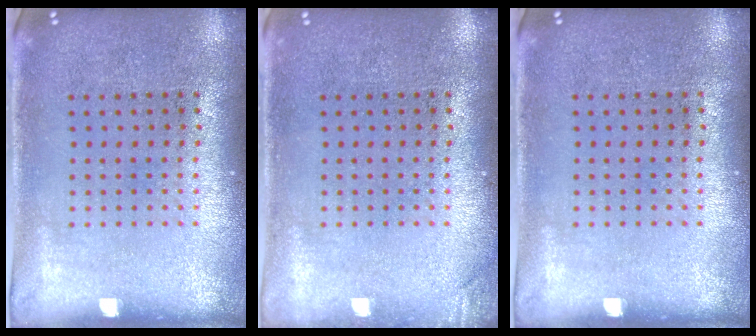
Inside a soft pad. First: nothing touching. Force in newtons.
{"total": 0.9, "press": 0.9, "slide": 0.2}
{"total": 0.0}